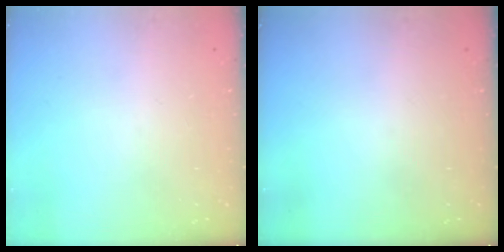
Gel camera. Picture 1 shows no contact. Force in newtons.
{"total": 0.0}